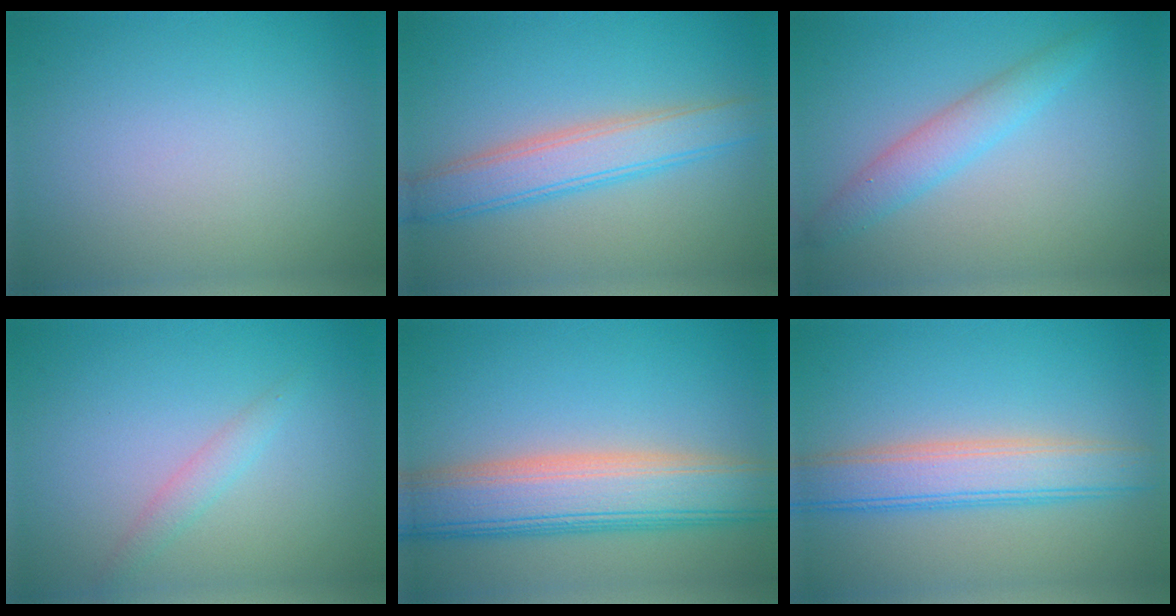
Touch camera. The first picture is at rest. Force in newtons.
{"total": 4.5, "press": 4.5, "slide": 0.1}
{"total": 2.8, "press": 2.8, "slide": 0.1}
{"total": 1.4, "press": 1.4, "slide": 0.1}
{"total": 8.7, "press": 8.7, "slide": 0.6}
{"total": 5.4, "press": 5.4, "slide": 0.3}